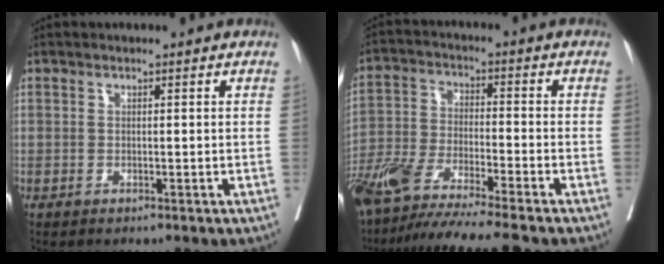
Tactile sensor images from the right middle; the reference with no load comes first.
{"total": 14.0, "force": [-11.8, -0.5, 7.6], "torque": [-0.142, -0.038, -0.207]}